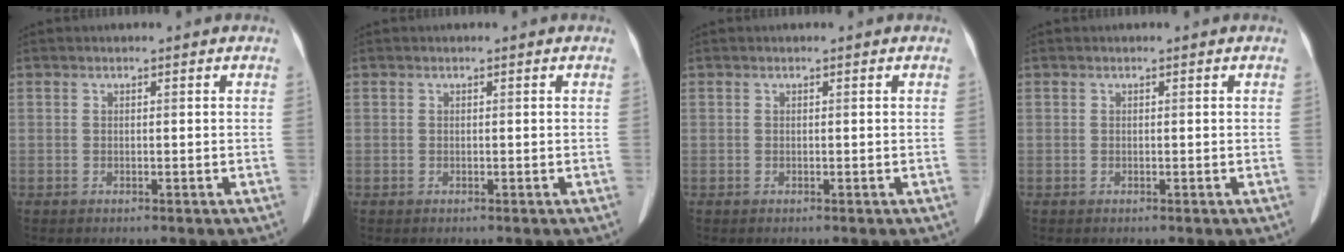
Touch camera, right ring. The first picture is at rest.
{"total": 0.0}
{"total": 0.0}
{"total": 0.0}